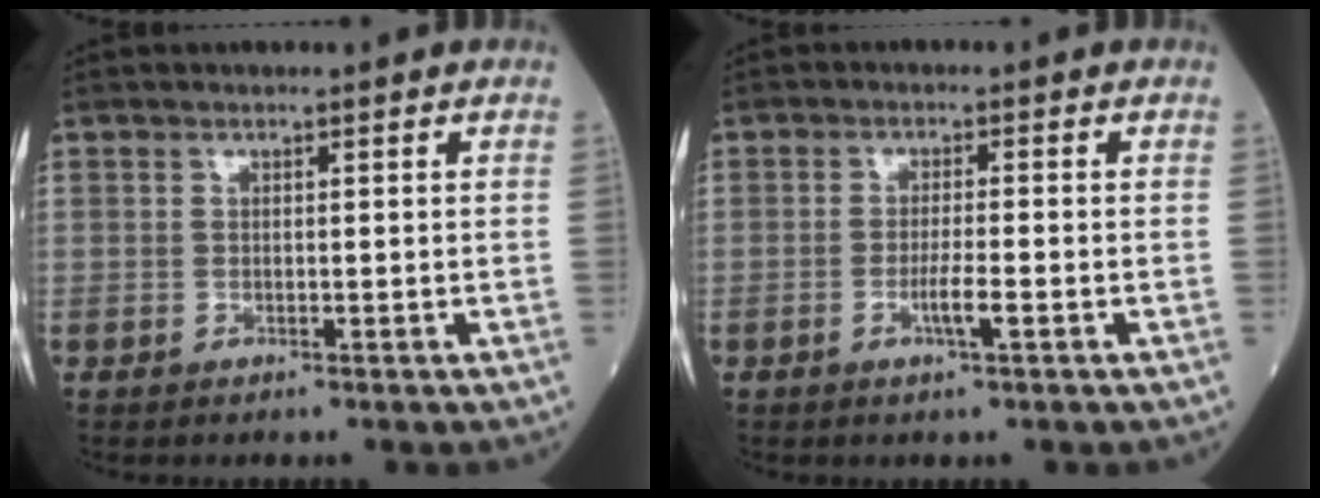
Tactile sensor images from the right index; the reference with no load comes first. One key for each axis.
{"total": 3.0, "fx": -1.2, "fy": 0.0, "fz": 2.7, "tx": -0.052, "ty": -0.003, "tz": -0.022}